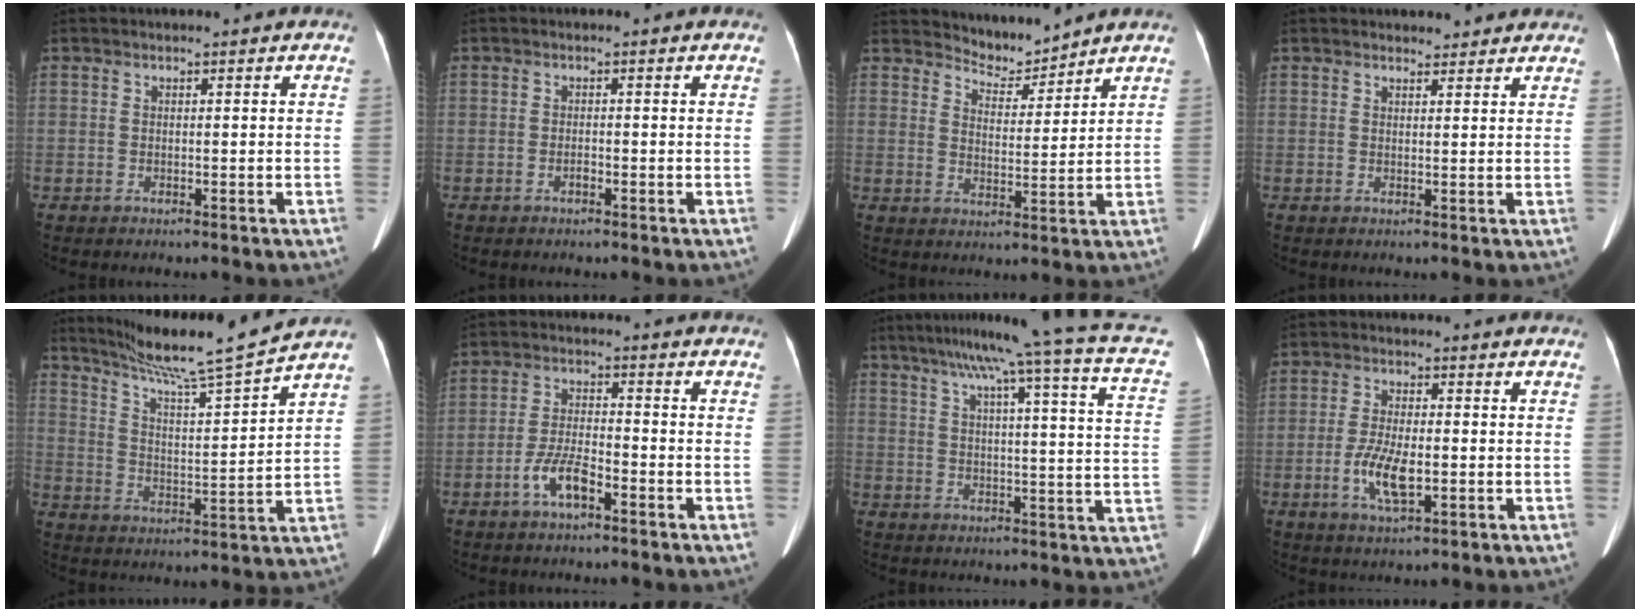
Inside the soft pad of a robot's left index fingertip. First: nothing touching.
{"total": 0.8, "force": [-0.6, 0.2, 0.5], "torque": [-0.012, 0.000, -0.011]}
{"total": 4.7, "force": [4.6, 0.4, -0.5], "torque": [0.004, -0.004, 0.081]}
{"total": 3.8, "force": [3.6, 1.3, 0.5], "torque": [0.000, 0.007, 0.034]}
{"total": 14.2, "force": [12.7, -2.2, 5.9], "torque": [-0.107, -0.020, 0.206]}
{"total": 5.4, "force": [-3.1, 1.4, 4.2], "torque": [-0.091, 0.004, -0.061]}
{"total": 21.8, "force": [15.8, -1.2, 15.0], "torque": [-0.232, -0.015, 0.189]}
{"total": 6.5, "force": [-1.8, 2.1, 5.9], "torque": [-0.122, -0.004, -0.031]}